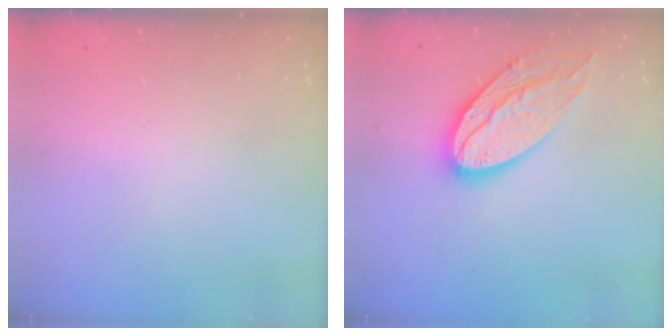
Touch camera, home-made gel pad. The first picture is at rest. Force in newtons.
{"total": 17.6, "press": 17.6, "slide": 1.4}